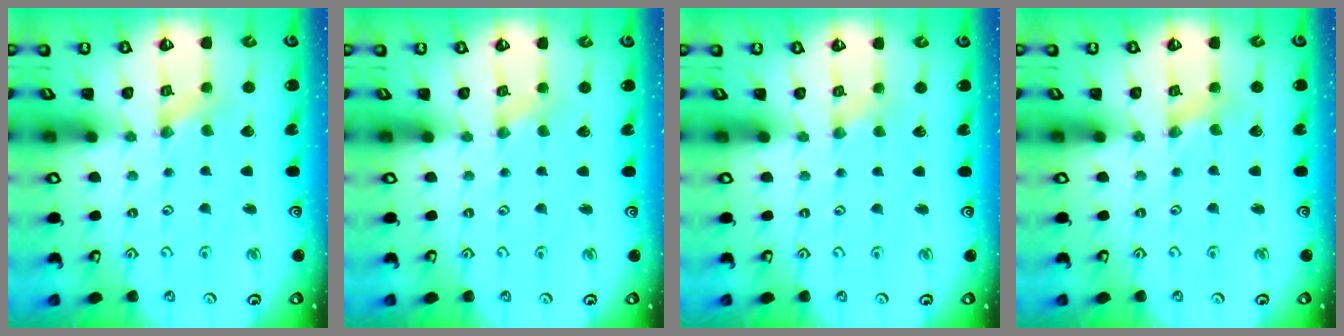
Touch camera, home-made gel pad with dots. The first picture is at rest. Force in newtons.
{"total": 0.0}
{"total": 1.1, "press": 1.0, "slide": 0.2}
{"total": 0.0}